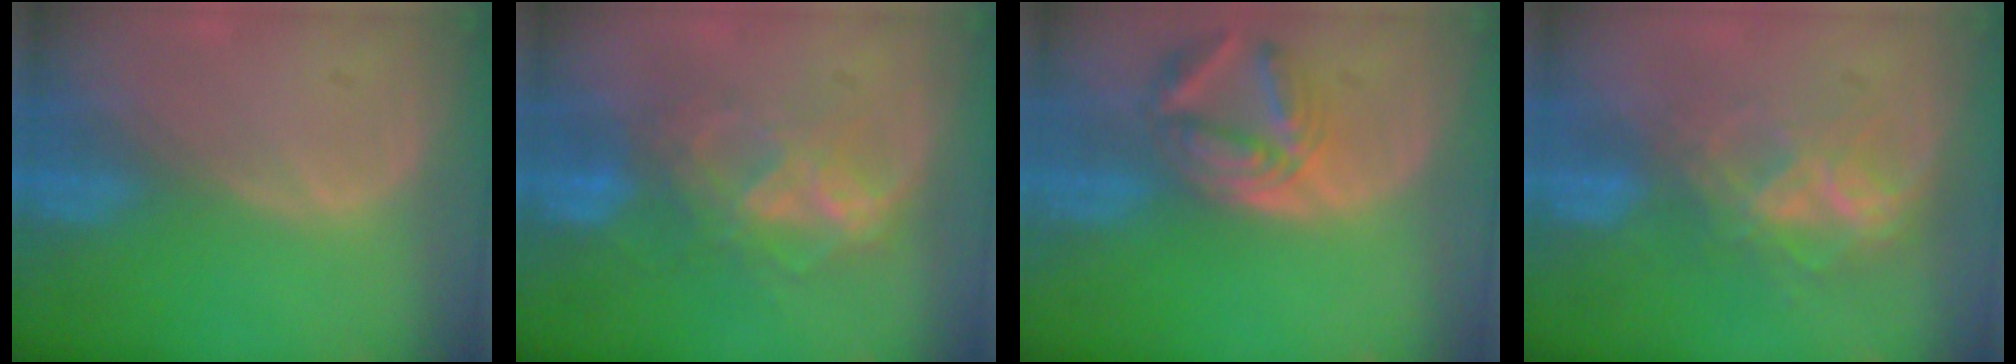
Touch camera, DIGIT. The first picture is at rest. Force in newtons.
{"total": 6.9, "press": 6.6, "slide": 1.9}
{"total": 6.1, "press": 6.1, "slide": 0.2}
{"total": 7.3, "press": 6.2, "slide": 3.9}